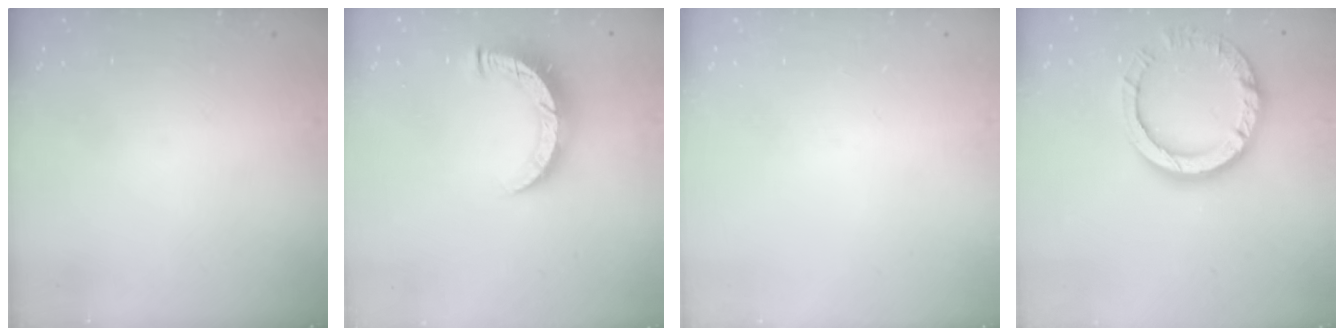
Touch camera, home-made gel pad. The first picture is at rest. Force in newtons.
{"total": 9.2, "press": 9.1, "slide": 0.6}
{"total": 0.0}
{"total": 13.4, "press": 13.4, "slide": 1.4}